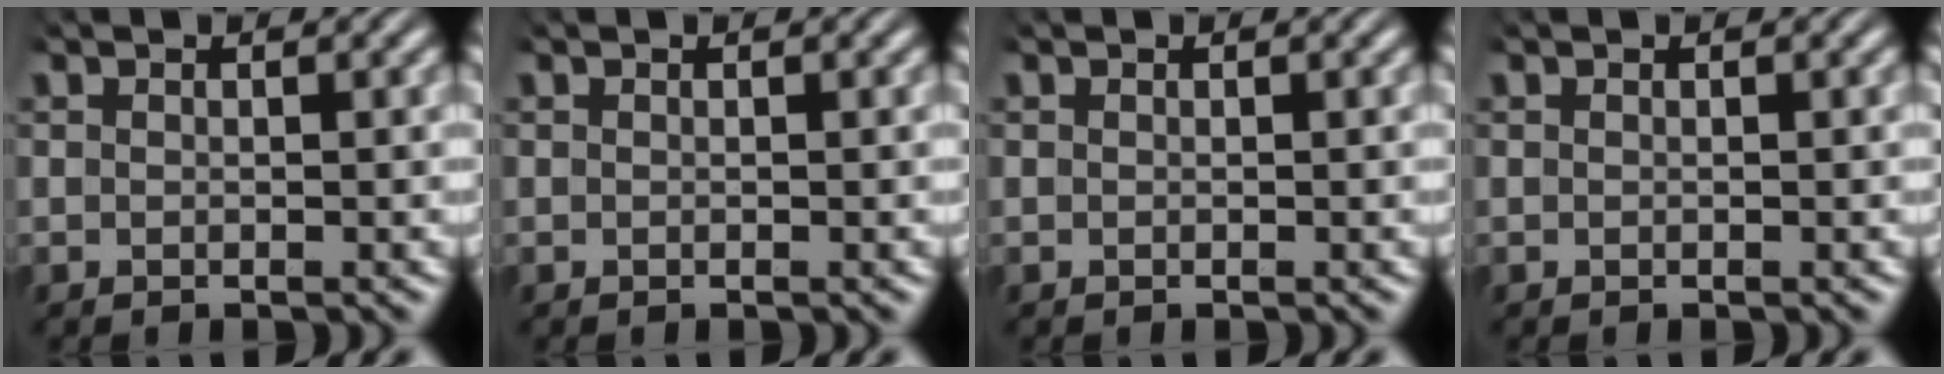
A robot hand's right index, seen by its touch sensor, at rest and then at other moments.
{"total": 0.0}
{"total": 0.0}
{"total": 0.0}